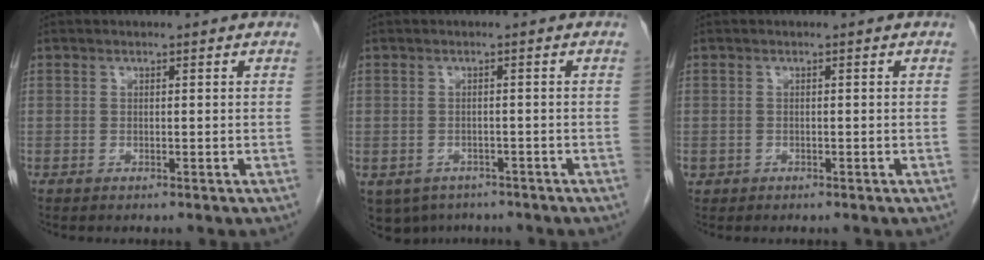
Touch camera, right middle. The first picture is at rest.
{"total": 7.5, "force": [-4.9, 5.4, 1.9], "torque": [-0.047, -0.006, -0.060]}
{"total": 0.8, "force": [-0.3, 0.7, 0.2], "torque": [-0.007, 0.004, -0.001]}